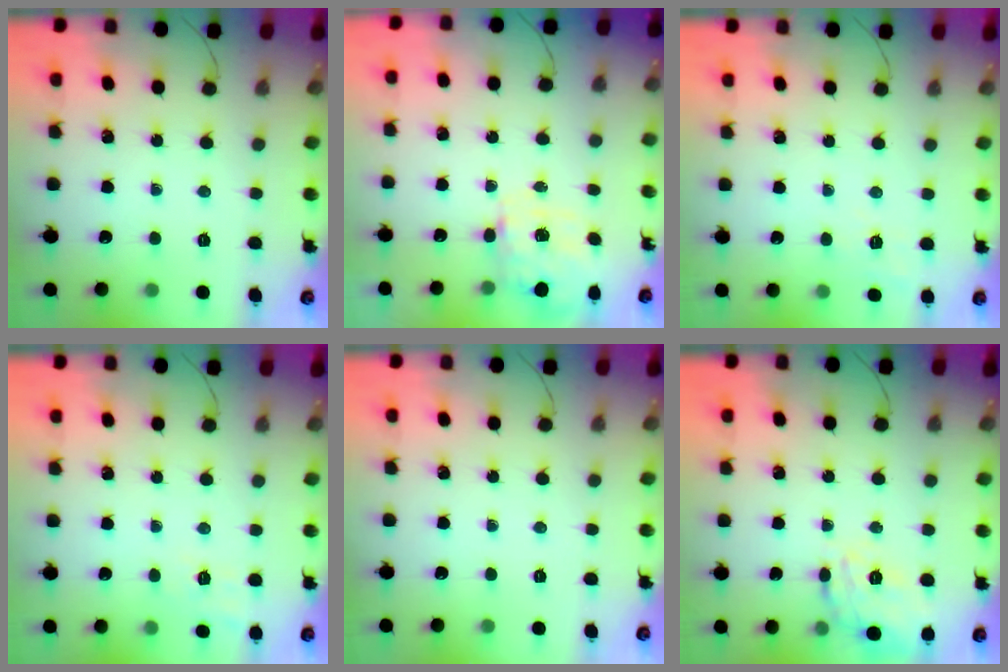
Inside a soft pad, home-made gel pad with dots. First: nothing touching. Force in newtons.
{"total": 3.9, "press": 3.8, "slide": 0.9}
{"total": 7.7, "press": 7.4, "slide": 2.0}
{"total": 7.2, "press": 6.9, "slide": 2.2}
{"total": 0.0}
{"total": 15.9, "press": 15.8, "slide": 0.7}